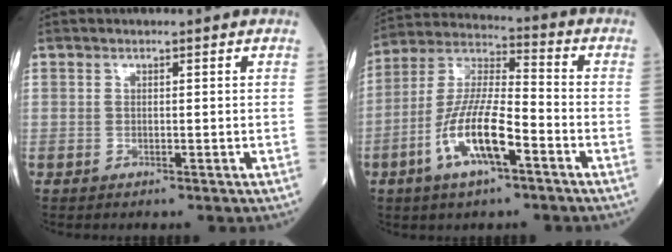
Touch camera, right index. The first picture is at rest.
{"total": 12.8, "force": [-5.2, 2.9, 11.3], "torque": [-0.230, 0.000, -0.098]}